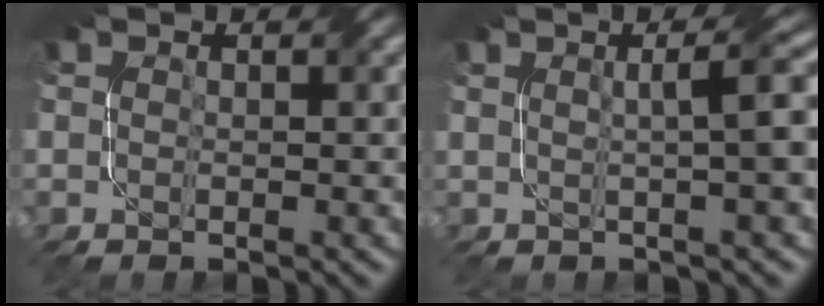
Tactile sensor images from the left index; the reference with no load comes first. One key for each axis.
{"total": 4.5, "fx": 0.6, "fy": 0.9, "fz": 4.4, "tx": -0.054, "ty": 0.018, "tz": 0.006}